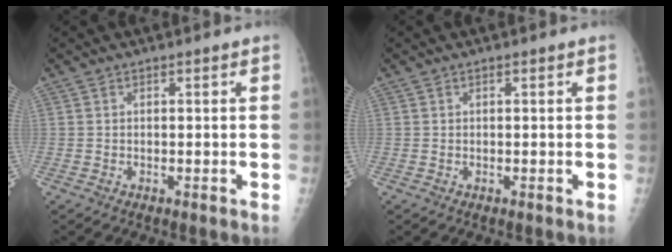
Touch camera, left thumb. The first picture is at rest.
{"total": 0.0}